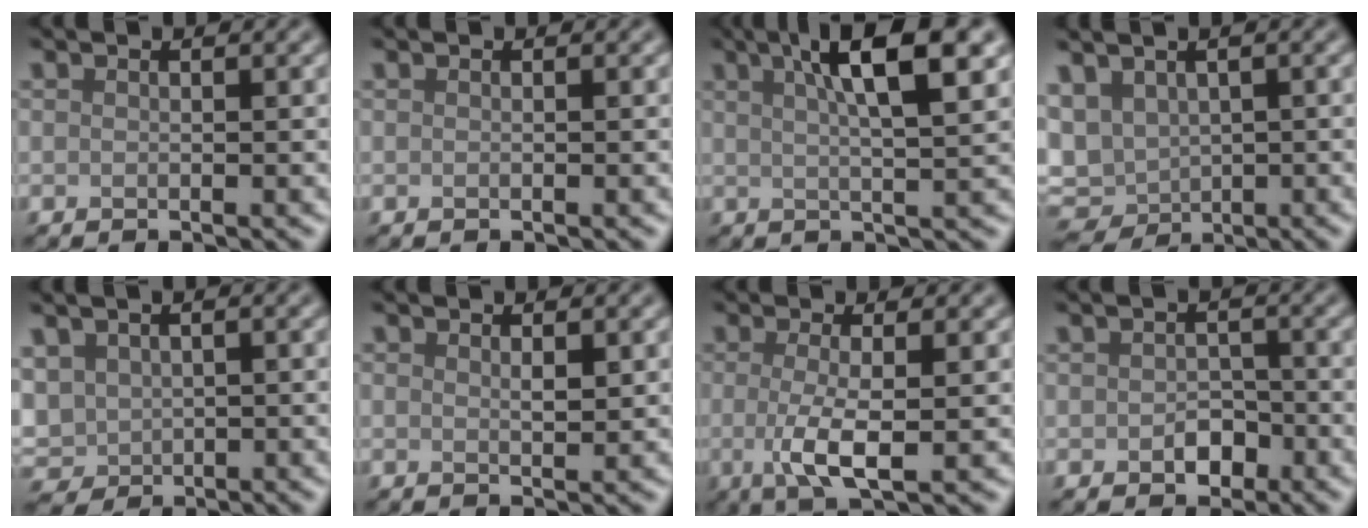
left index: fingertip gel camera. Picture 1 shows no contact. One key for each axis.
{"total": 0.0}
{"total": 7.7, "fx": 3.3, "fy": 1.9, "fz": 6.7, "tx": -0.078, "ty": 0.018, "tz": 0.040}
{"total": 5.5, "fx": -0.6, "fy": 3.9, "fz": 3.8, "tx": -0.059, "ty": -0.007, "tz": 0.008}
{"total": 3.7, "fx": 0.0, "fy": 2.9, "fz": 2.2, "tx": -0.047, "ty": -0.005, "tz": 0.004}
{"total": 1.0, "fx": 0.4, "fy": 0.3, "fz": 0.9, "tx": -0.015, "ty": -0.003, "tz": 0.007}
{"total": 4.2, "fx": -0.5, "fy": 1.1, "fz": 4.0, "tx": -0.079, "ty": -0.009, "tz": -0.011}
{"total": 2.2, "fx": -0.8, "fy": 1.6, "fz": 1.3, "tx": -0.021, "ty": -0.005, "tz": -0.014}